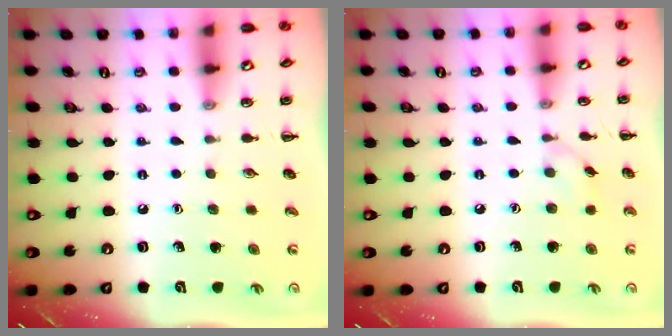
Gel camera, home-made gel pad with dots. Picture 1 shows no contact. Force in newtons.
{"total": 3.4, "press": 3.2, "slide": 1.1}